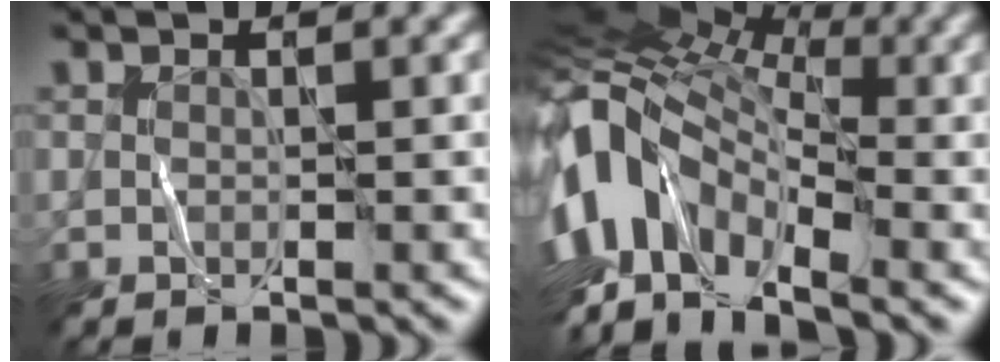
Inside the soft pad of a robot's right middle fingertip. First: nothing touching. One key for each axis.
{"total": 12.9, "fx": -3.1, "fy": 7.5, "fz": 10.0, "tx": -0.206, "ty": 0.018, "tz": -0.073}